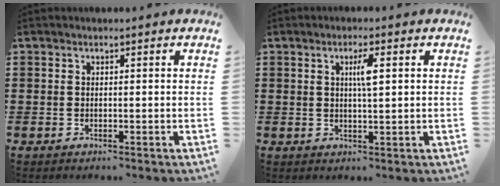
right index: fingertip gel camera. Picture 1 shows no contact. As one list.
[{"total": 3.1, "force": [0.8, 0.4, 3.0], "torque": [-0.052, 0.001, 0.009]}]